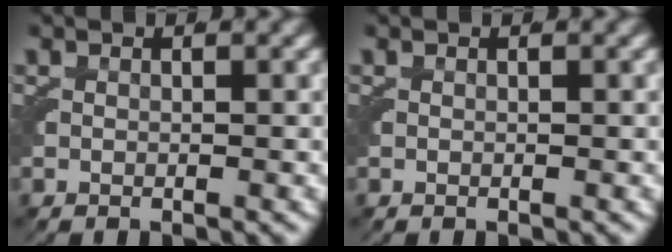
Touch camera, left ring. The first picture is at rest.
{"total": 0.0}